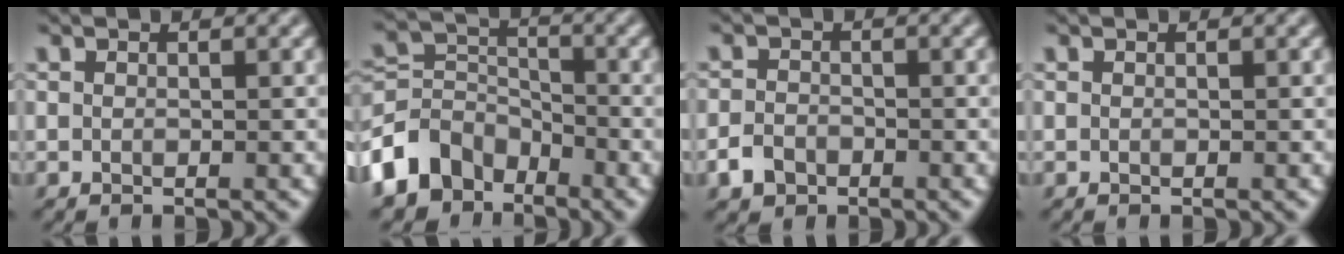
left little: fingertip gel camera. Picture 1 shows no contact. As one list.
[{"total": 6.4, "force": [-4.3, 4.3, 2.1], "torque": [-0.041, 0.003, -0.097]}, {"total": 2.2, "force": [-1.3, 1.6, 0.8], "torque": [-0.014, 0.002, -0.026]}, {"total": 0.0}]